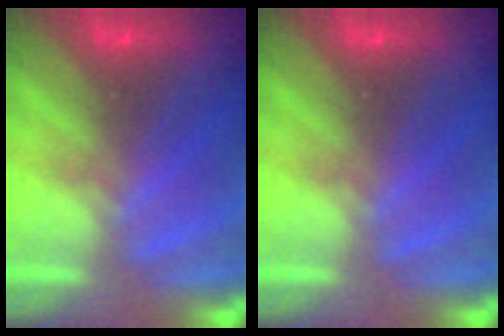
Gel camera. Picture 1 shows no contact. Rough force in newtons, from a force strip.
{"total": 0.0}